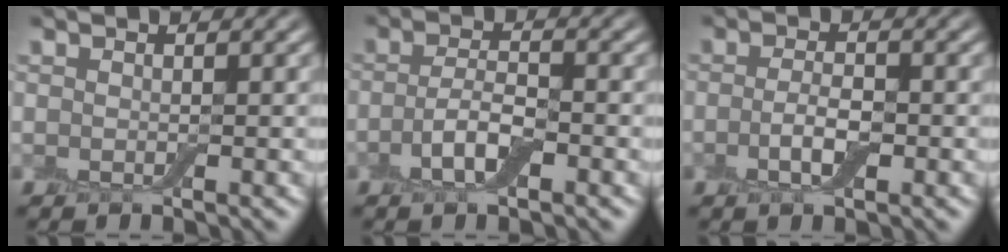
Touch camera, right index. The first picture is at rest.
{"total": 3.1, "force": [-1.2, 1.1, 2.6], "torque": [-0.057, 0.001, -0.028]}
{"total": 2.5, "force": [-0.7, 1.0, 2.2], "torque": [-0.046, -0.001, -0.017]}